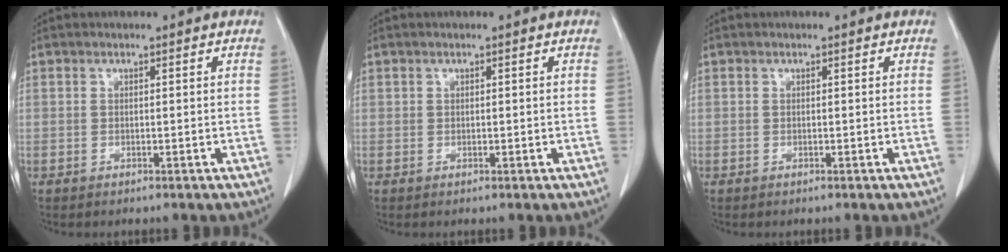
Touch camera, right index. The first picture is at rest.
{"total": 0.0}
{"total": 0.0}